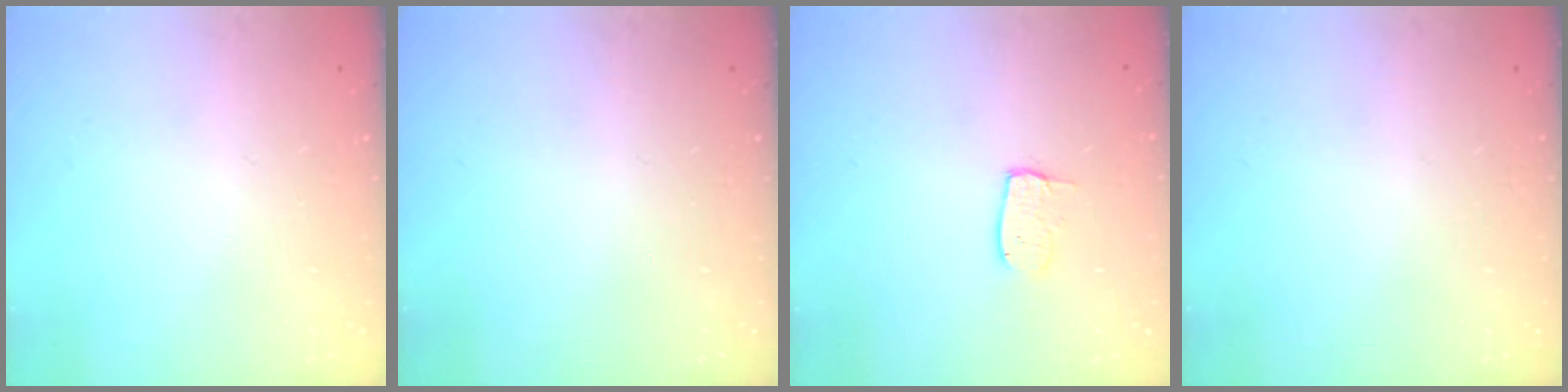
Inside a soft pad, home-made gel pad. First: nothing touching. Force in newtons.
{"total": 0.0}
{"total": 4.2, "press": 4.2, "slide": 0.4}
{"total": 0.0}